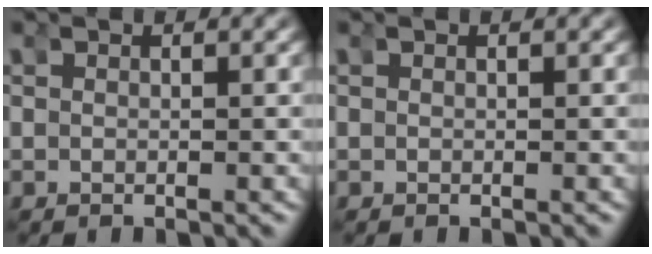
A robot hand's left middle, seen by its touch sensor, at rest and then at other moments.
{"total": 0.0}